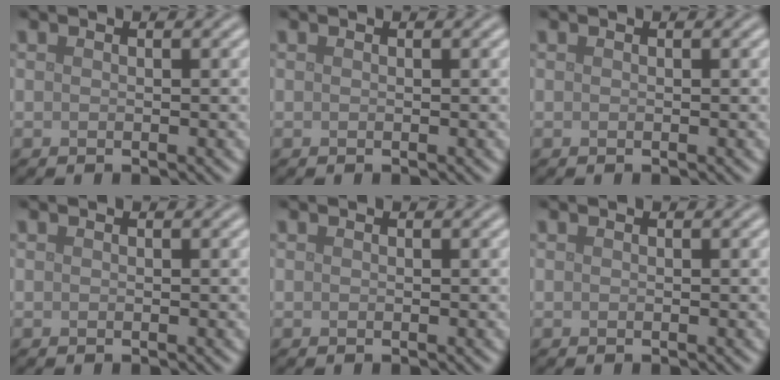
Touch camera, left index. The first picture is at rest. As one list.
[{"total": 0.0}, {"total": 0.0}, {"total": 0.0}, {"total": 0.0}, {"total": 0.0}]